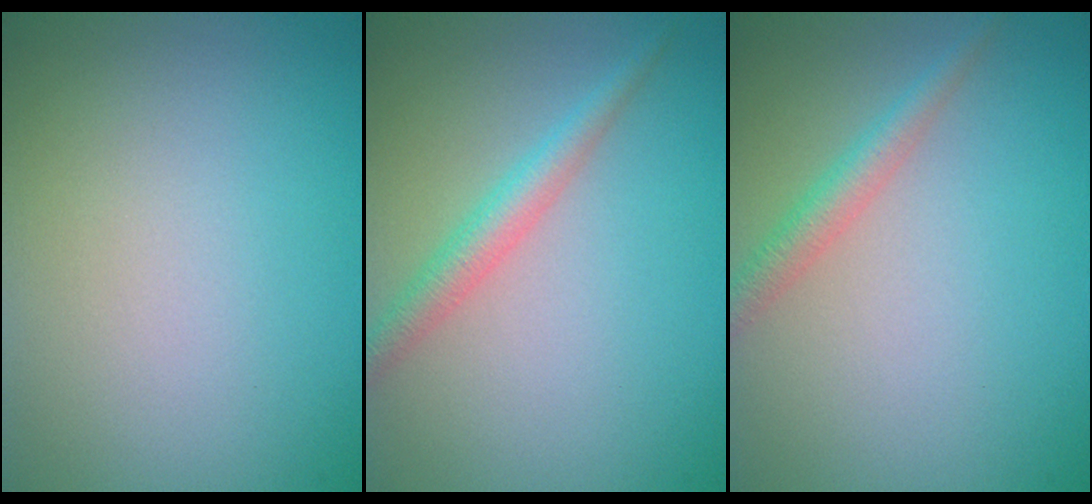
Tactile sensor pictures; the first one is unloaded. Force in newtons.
{"total": 2.5, "press": 2.5, "slide": 0.0}
{"total": 2.1, "press": 2.1, "slide": 0.0}